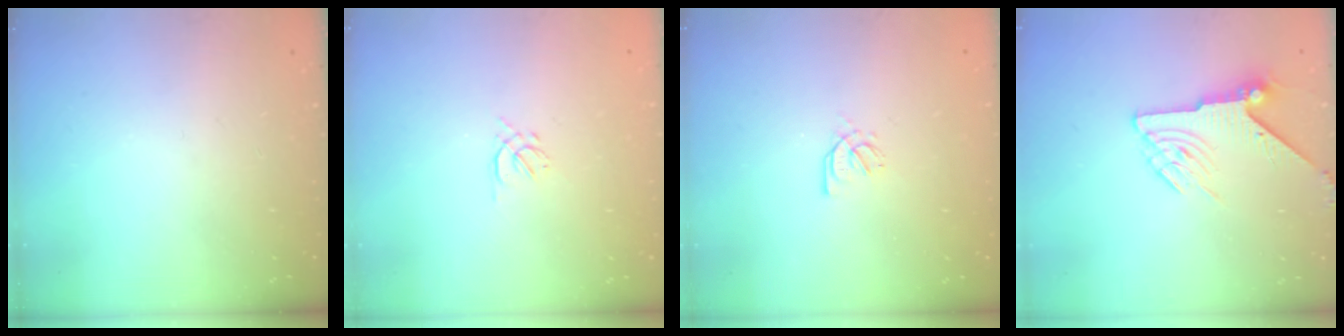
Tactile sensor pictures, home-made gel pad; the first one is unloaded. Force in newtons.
{"total": 1.6, "press": 1.5, "slide": 0.6}
{"total": 1.7, "press": 1.6, "slide": 0.5}
{"total": 7.4, "press": 7.4, "slide": 0.1}